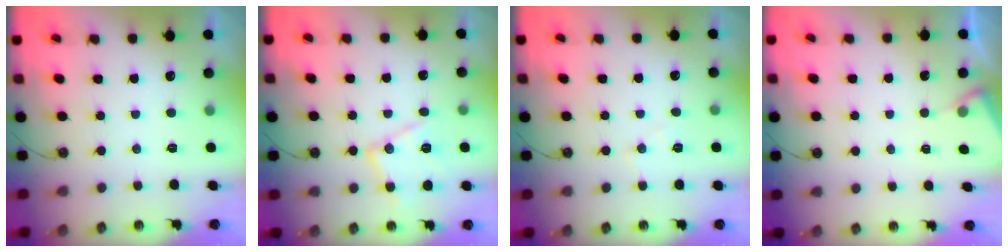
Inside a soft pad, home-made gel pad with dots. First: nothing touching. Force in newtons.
{"total": 13.1, "press": 13.1, "slide": 0.8}
{"total": 7.0, "press": 6.9, "slide": 0.9}
{"total": 4.0, "press": 4.0, "slide": 0.4}